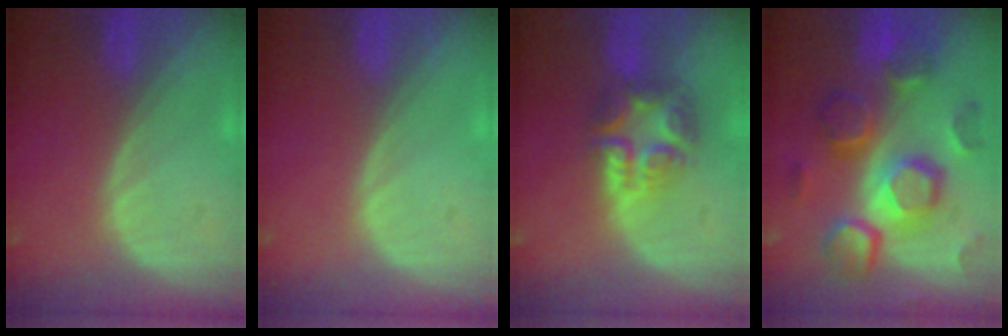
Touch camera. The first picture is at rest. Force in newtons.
{"total": 0.0}
{"total": 7.8, "press": 6.7, "slide": 4.1}
{"total": 11.8, "press": 11.7, "slide": 1.0}